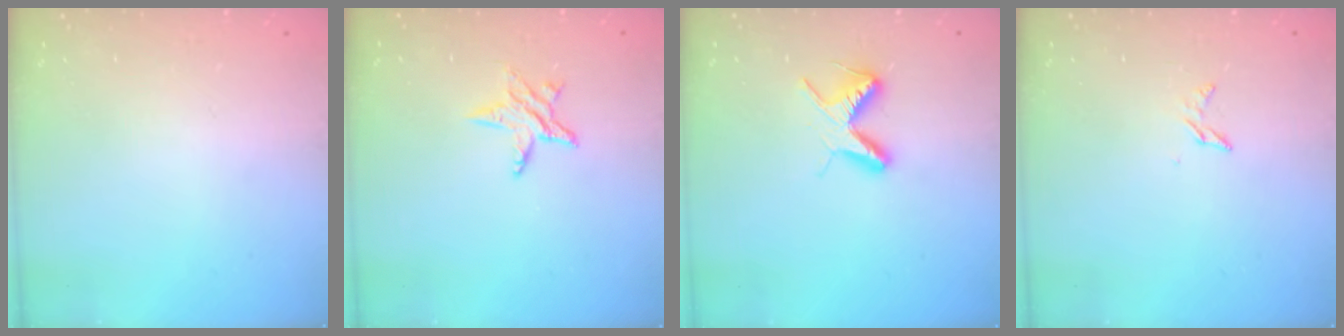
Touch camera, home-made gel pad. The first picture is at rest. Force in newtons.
{"total": 5.0, "press": 4.9, "slide": 0.5}
{"total": 6.6, "press": 6.6, "slide": 0.7}
{"total": 3.4, "press": 3.3, "slide": 0.3}